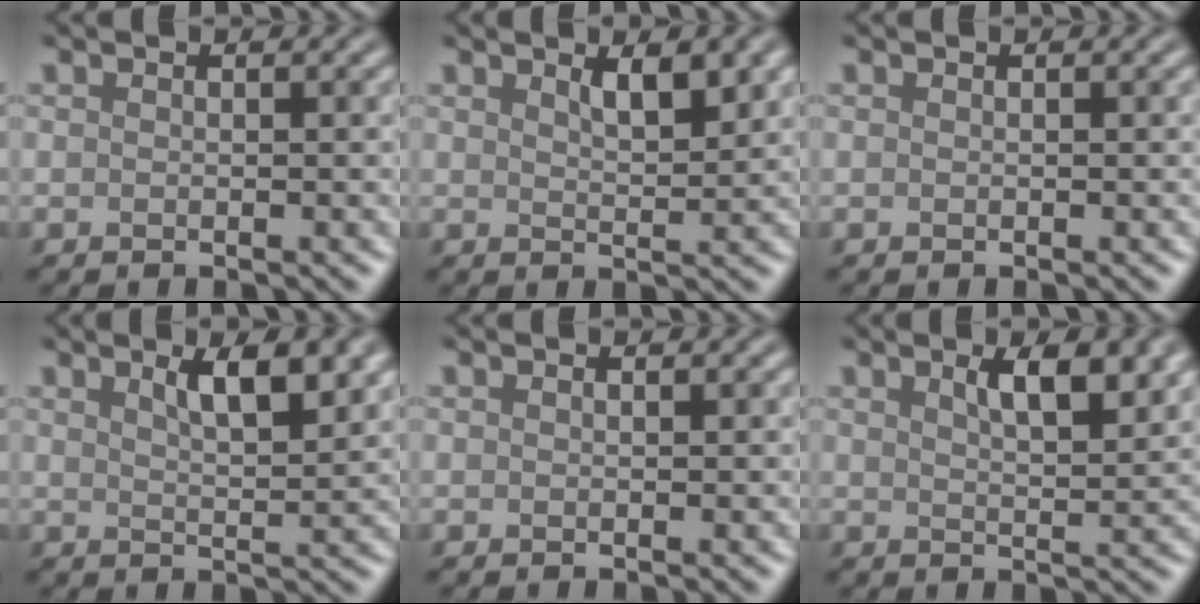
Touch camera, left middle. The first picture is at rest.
{"total": 2.7, "force": [1.6, 0.7, 2.0], "torque": [-0.031, -0.003, 0.029]}
{"total": 0.0}
{"total": 4.4, "force": [2.3, 1.3, 3.5], "torque": [-0.047, 0.001, 0.037]}
{"total": 0.0}
{"total": 4.3, "force": [2.2, 1.3, 3.5], "torque": [-0.048, 0.002, 0.036]}